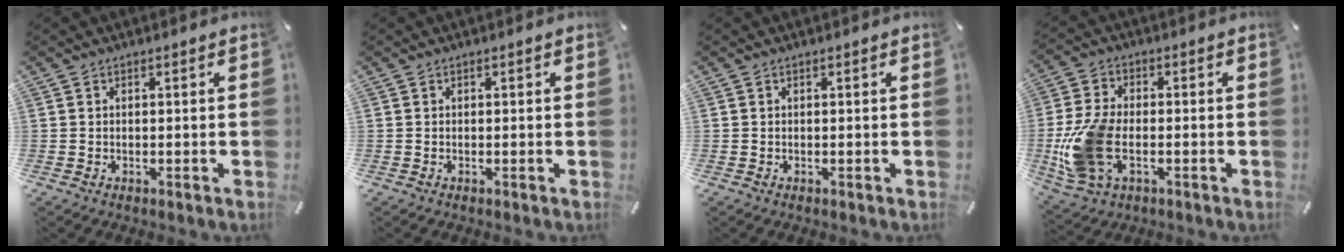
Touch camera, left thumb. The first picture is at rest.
{"total": 0.0}
{"total": 0.0}
{"total": 13.5, "force": [-3.2, 8.3, 10.1], "torque": [-0.229, -0.002, -0.055]}